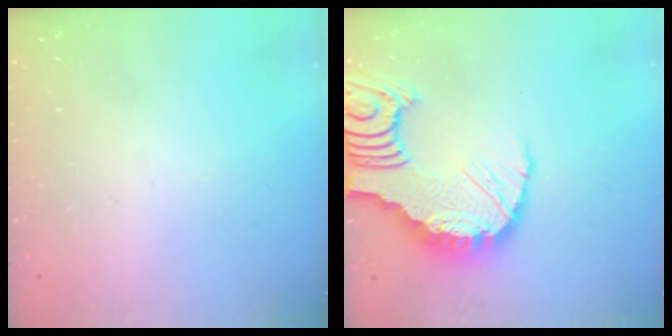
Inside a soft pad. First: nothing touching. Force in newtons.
{"total": 15.8, "press": 15.7, "slide": 1.9}